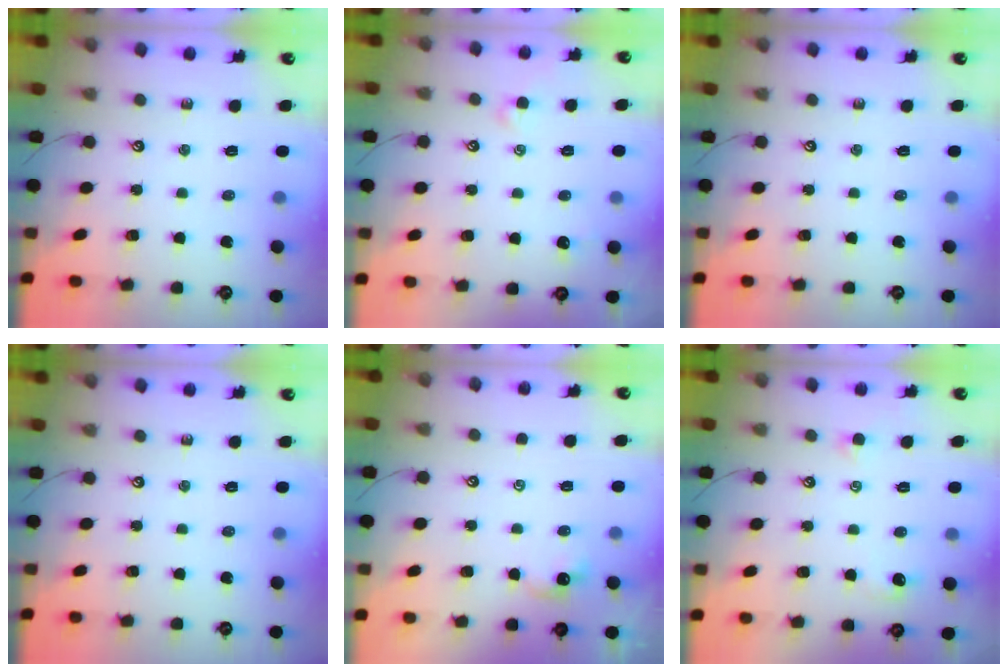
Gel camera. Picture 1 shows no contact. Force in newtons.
{"total": 1.4, "press": 1.3, "slide": 0.5}
{"total": 0.0}
{"total": 0.0}
{"total": 3.3, "press": 3.3, "slide": 0.2}
{"total": 1.0, "press": 0.7, "slide": 0.7}